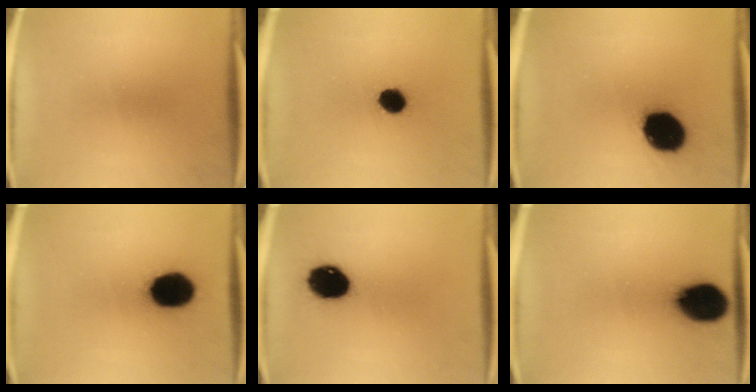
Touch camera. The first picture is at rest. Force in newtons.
{"total": 5.8}
{"total": 16.6}
{"total": 15.2}
{"total": 12.3}
{"total": 15.2}